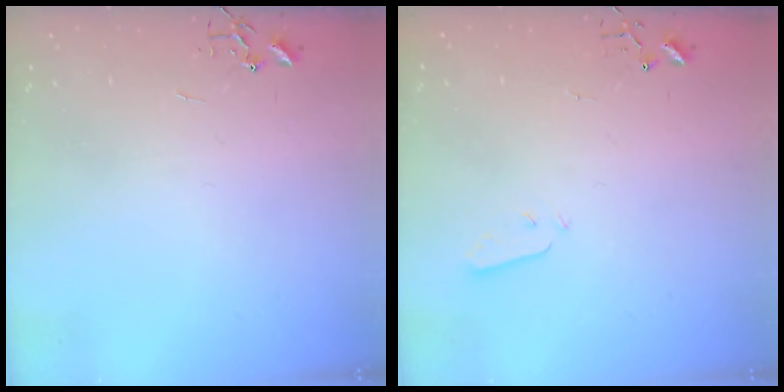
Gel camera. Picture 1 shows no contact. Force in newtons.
{"total": 3.0, "press": 3.0, "slide": 0.3}